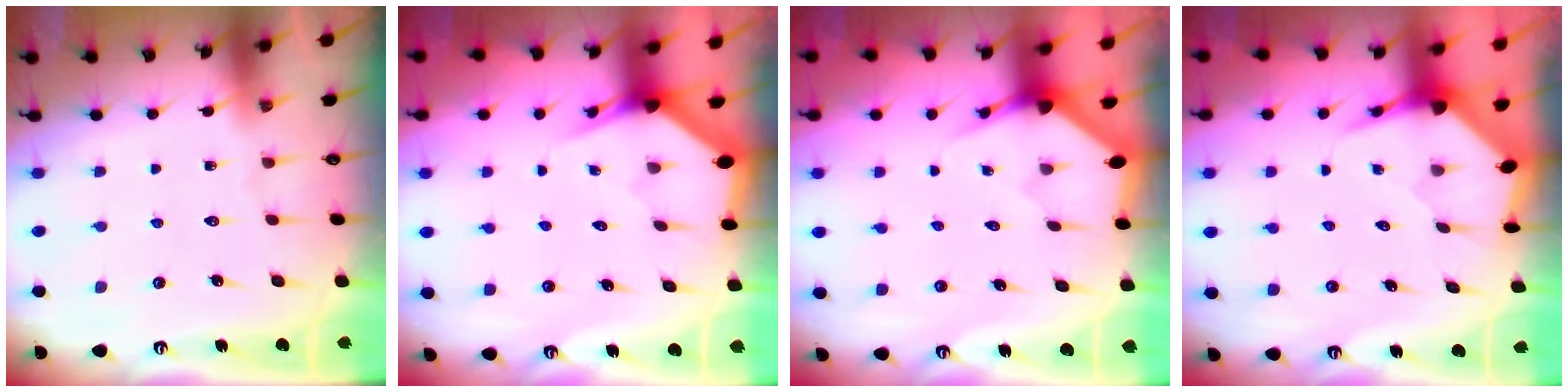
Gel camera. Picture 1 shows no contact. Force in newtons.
{"total": 3.1, "press": 3.1, "slide": 0.0}
{"total": 3.2, "press": 3.2, "slide": 0.2}
{"total": 3.6, "press": 3.6, "slide": 0.5}